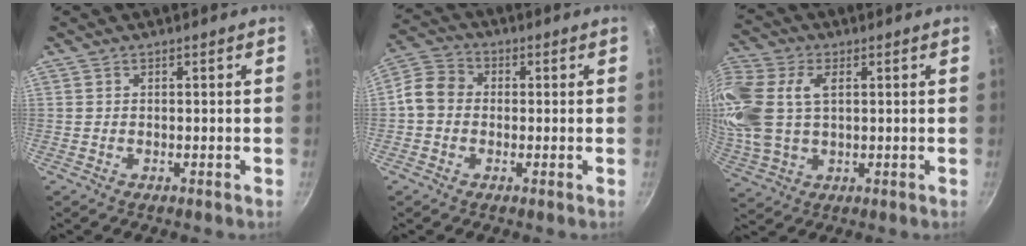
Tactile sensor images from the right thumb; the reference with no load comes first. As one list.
[{"total": 6.8, "force": [-0.4, 5.7, 3.6], "torque": [-0.056, 0.024, -0.021]}, {"total": 19.2, "force": [3.7, 12.4, 14.2], "torque": [-0.365, 0.019, 0.074]}]